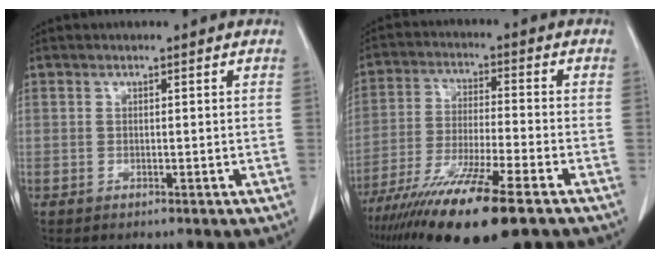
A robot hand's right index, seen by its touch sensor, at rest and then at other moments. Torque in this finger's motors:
{"motor_torque": [1.18, -0.95, 1.05, 0.21]}